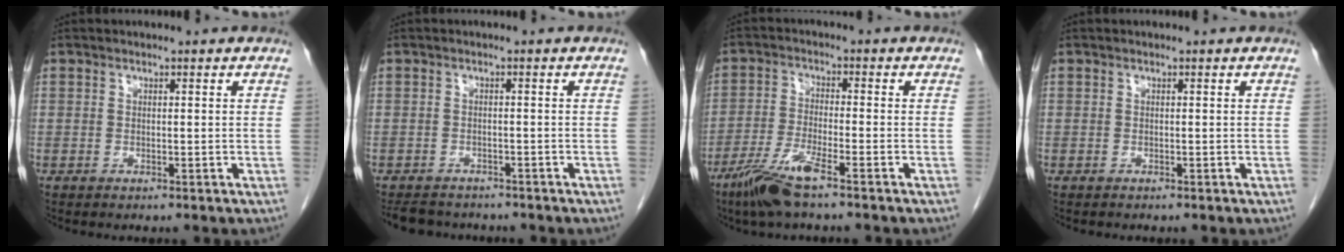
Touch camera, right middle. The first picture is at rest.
{"total": 6.3, "force": [-5.7, 2.2, 1.4], "torque": [-0.020, -0.005, -0.082]}
{"total": 7.2, "force": [-4.9, 0.3, 5.2], "torque": [-0.111, -0.017, -0.098]}
{"total": 0.0}